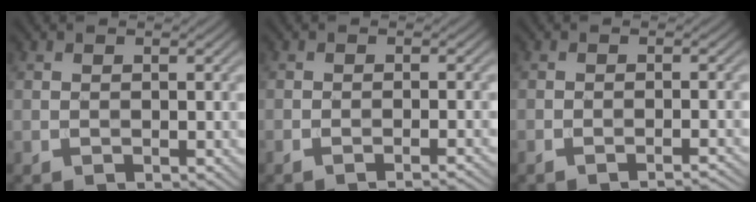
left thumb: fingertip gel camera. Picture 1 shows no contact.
{"total": 1.9, "force": [-1.4, 0.2, 1.3], "torque": [-0.011, 0.004, -0.028]}
{"total": 2.1, "force": [-1.7, 0.2, 1.3], "torque": [-0.010, 0.005, -0.033]}